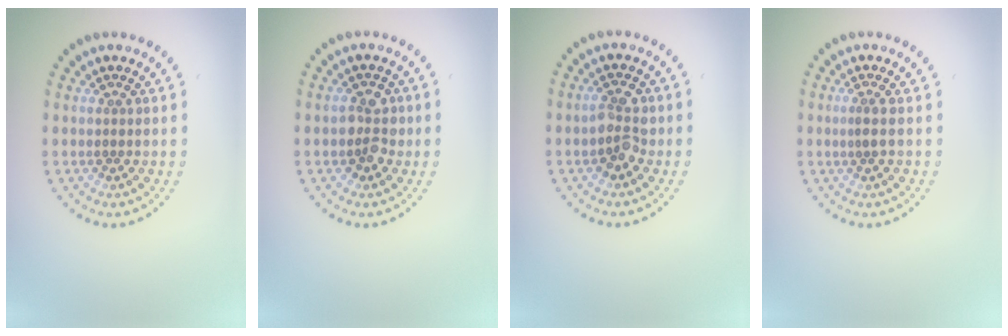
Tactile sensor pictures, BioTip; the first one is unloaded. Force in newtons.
{"total": 2.4, "press": 2.4, "slide": 0.4}
{"total": 2.5, "press": 2.5, "slide": 0.2}
{"total": 0.8, "press": 0.5, "slide": 0.6}